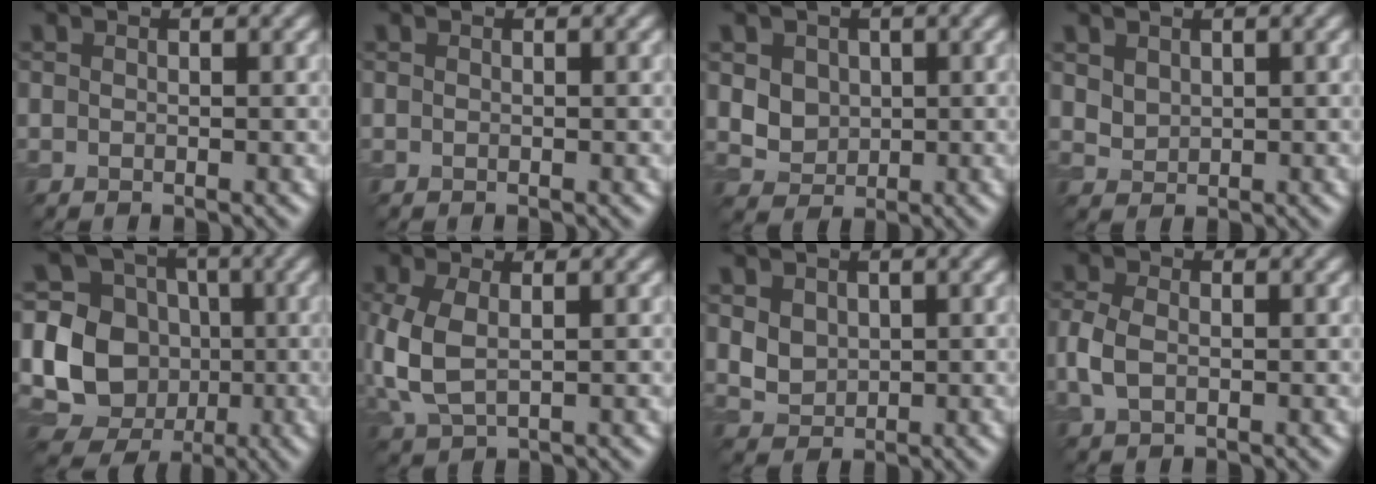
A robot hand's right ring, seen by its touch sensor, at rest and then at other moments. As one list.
[{"total": 0.0}, {"total": 3.6, "force": [1.0, 3.0, 1.7], "torque": [-0.042, 0.000, 0.033]}, {"total": 1.5, "force": [0.9, 1.1, 0.6], "torque": [-0.014, -0.003, 0.025]}, {"total": 13.4, "force": [-0.6, 12.5, 4.6], "torque": [-0.117, 0.022, -0.026]}, {"total": 4.9, "force": [0.1, 2.8, 4.0], "torque": [-0.112, -0.004, 0.007]}, {"total": 2.6, "force": [0.8, 2.1, 1.3], "torque": [-0.032, -0.005, 0.018]}, {"total": 2.7, "force": [-0.4, 1.9, 1.9], "torque": [-0.049, -0.001, -0.009]}]